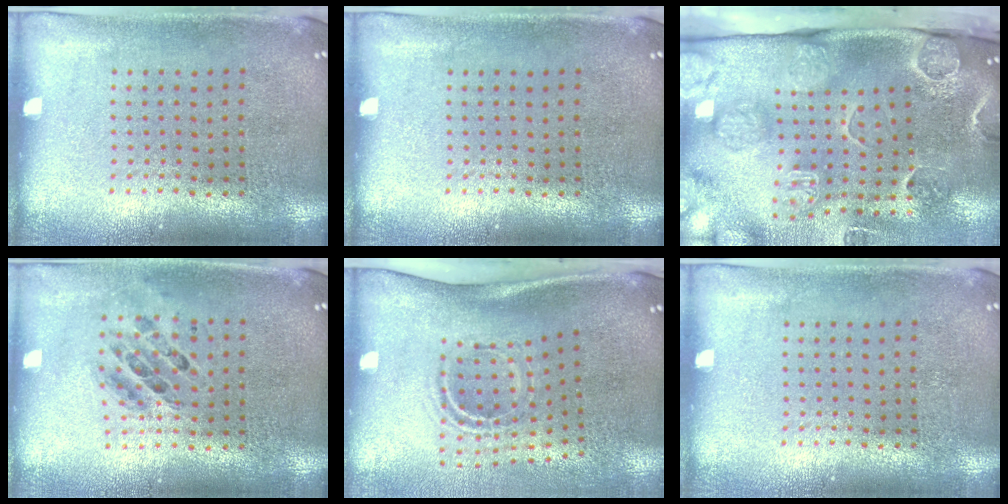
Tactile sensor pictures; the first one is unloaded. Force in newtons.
{"total": 0.0}
{"total": 3.9, "press": 3.3, "slide": 2.1}
{"total": 0.8, "press": 0.7, "slide": 0.1}
{"total": 2.1, "press": 1.2, "slide": 1.7}
{"total": 0.0}